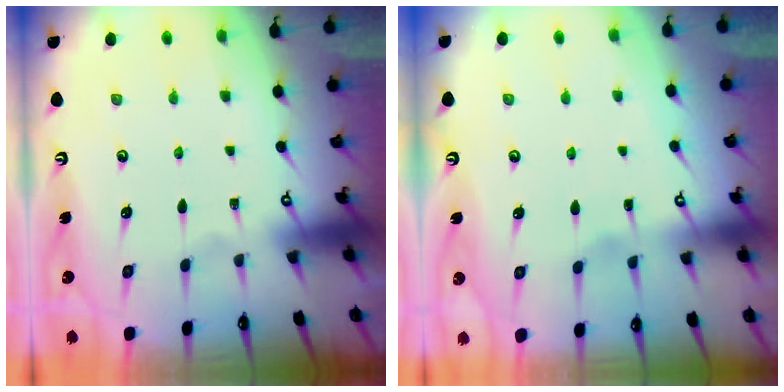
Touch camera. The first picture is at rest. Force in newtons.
{"total": 2.5, "press": 2.5, "slide": 0.2}